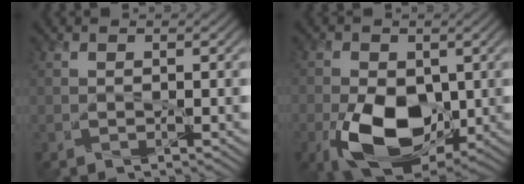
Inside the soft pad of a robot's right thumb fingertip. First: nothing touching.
{"total": 12.5, "force": [-3.3, 7.4, 9.5], "torque": [-0.184, -0.031, -0.060]}